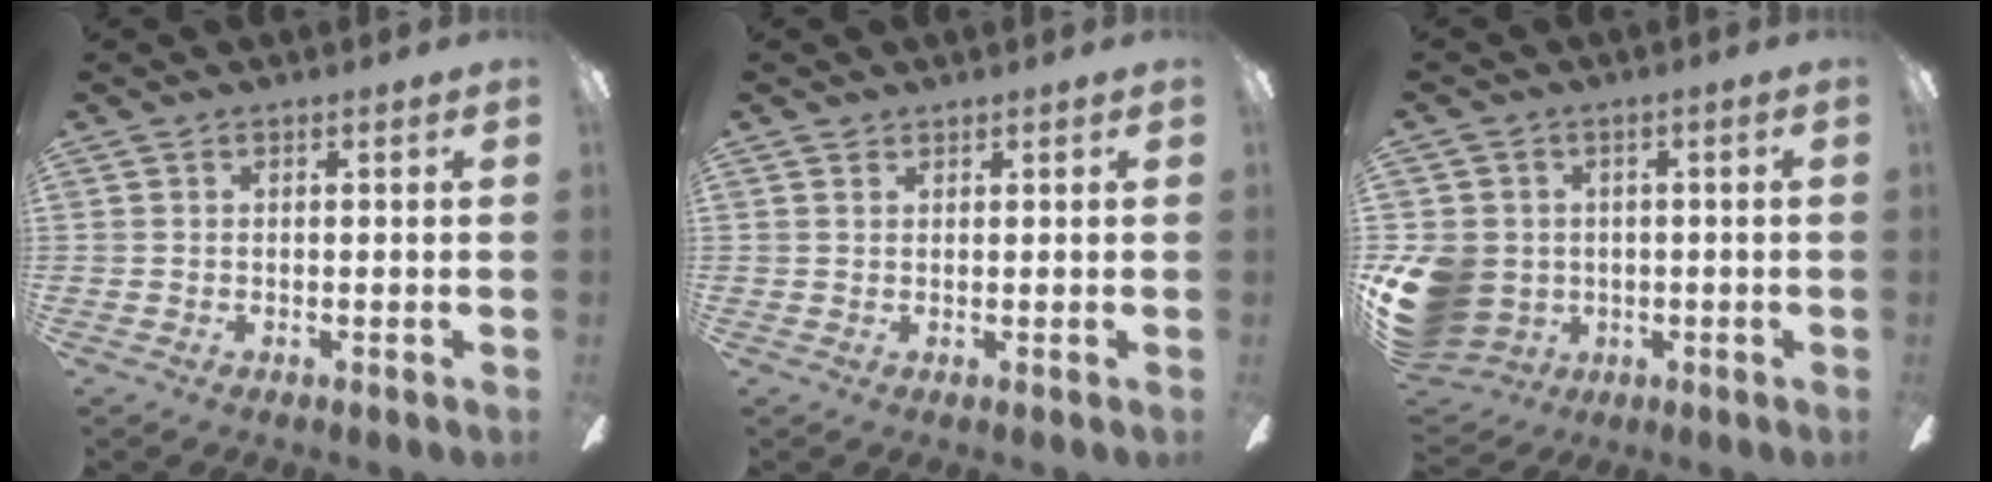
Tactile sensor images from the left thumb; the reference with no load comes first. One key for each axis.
{"total": 1.0, "fx": 0.7, "fy": 0.7, "fz": 0.1, "tx": -0.003, "ty": 0.002, "tz": 0.014}
{"total": 12.6, "fx": -1.8, "fy": 11.1, "fz": 5.6, "tx": -0.144, "ty": 0.012, "tz": -0.028}